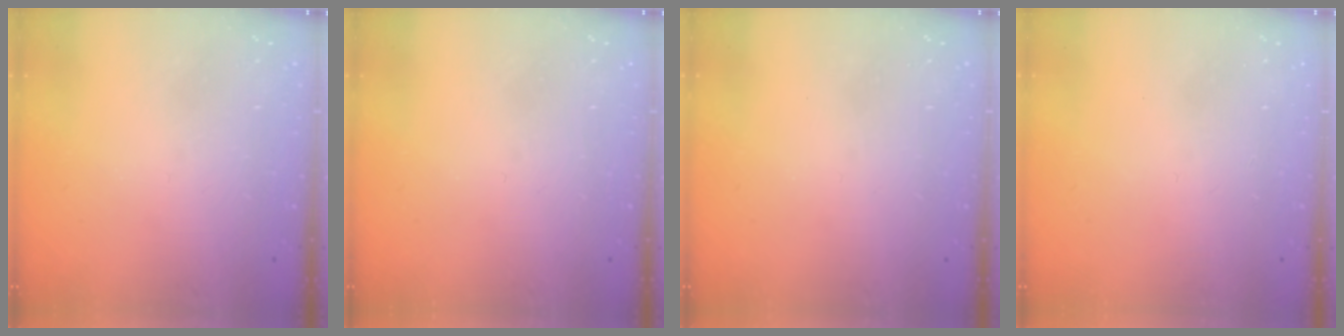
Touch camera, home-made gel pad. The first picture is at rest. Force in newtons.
{"total": 0.0}
{"total": 0.0}
{"total": 1.7, "press": 1.6, "slide": 0.1}